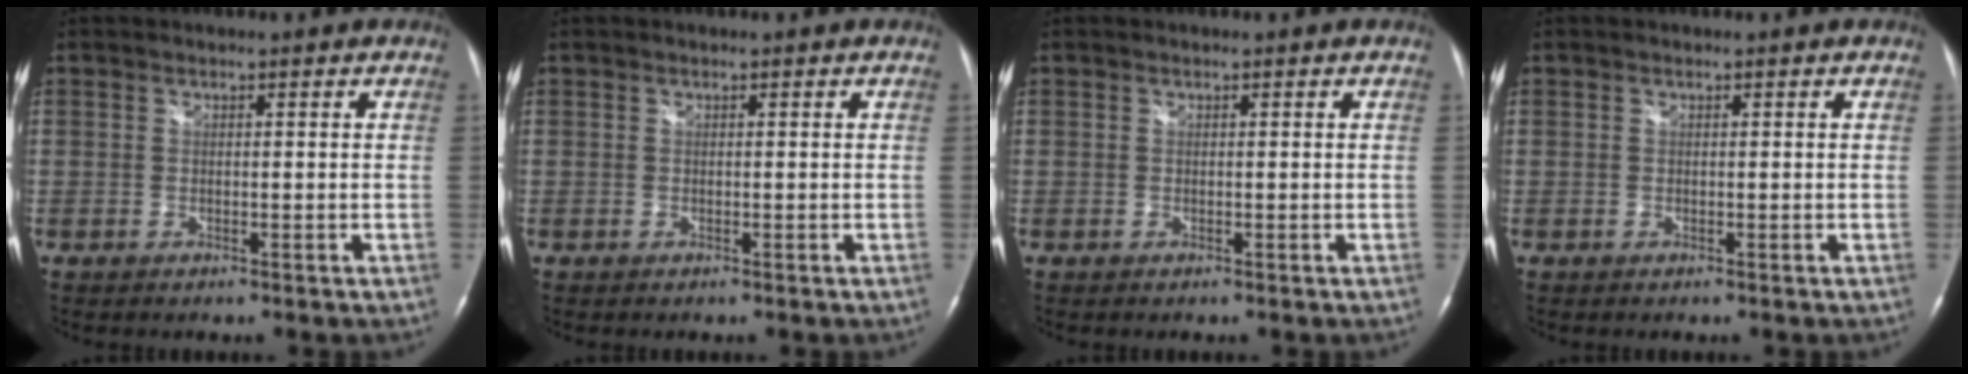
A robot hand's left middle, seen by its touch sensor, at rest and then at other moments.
{"total": 0.0}
{"total": 0.0}
{"total": 0.0}